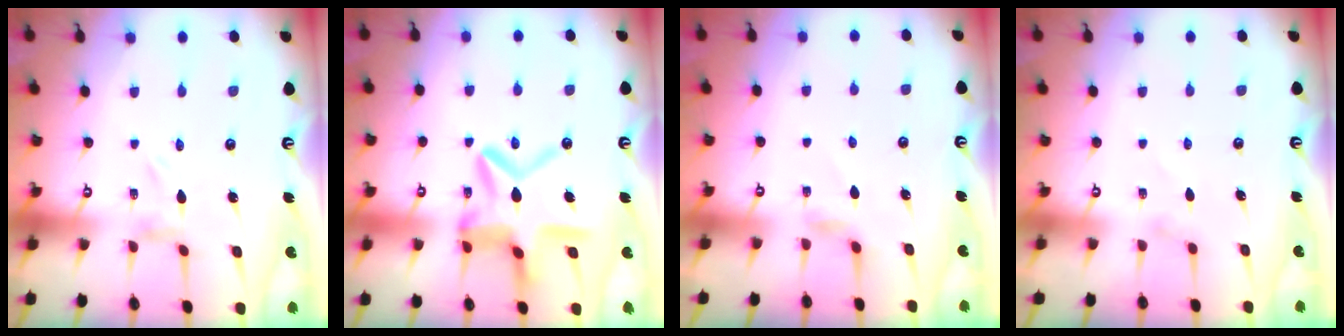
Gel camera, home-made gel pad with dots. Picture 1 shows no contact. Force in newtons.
{"total": 16.5, "press": 16.4, "slide": 1.4}
{"total": 3.7, "press": 3.6, "slide": 0.6}
{"total": 3.0, "press": 3.0, "slide": 0.4}